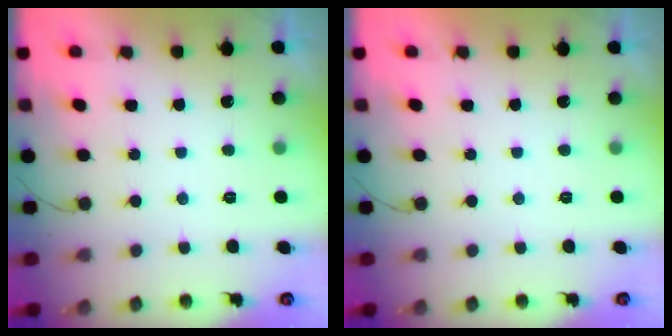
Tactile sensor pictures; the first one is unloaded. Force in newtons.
{"total": 1.8, "press": 1.8, "slide": 0.1}